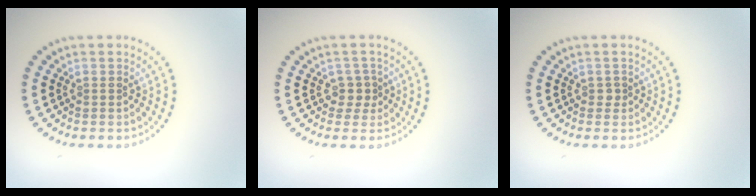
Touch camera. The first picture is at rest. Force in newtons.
{"total": 1.7, "press": 1.3, "slide": 1.0}
{"total": 0.5, "press": 0.4, "slide": 0.3}